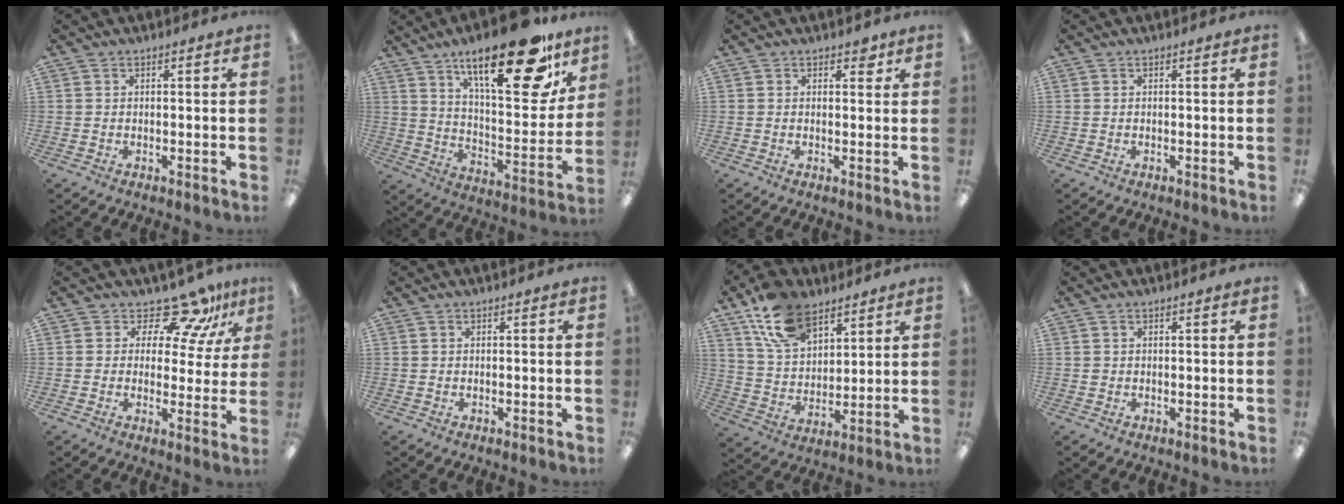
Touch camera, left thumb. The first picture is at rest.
{"total": 25.0, "force": [16.4, 8.0, 17.1], "torque": [-0.243, -0.107, 0.260]}
{"total": 2.1, "force": [1.4, 1.2, 1.0], "torque": [0.002, -0.007, 0.019]}
{"total": 0.0}
{"total": 11.8, "force": [9.7, 4.7, 4.6], "torque": [-0.078, -0.071, 0.176]}
{"total": 0.0}
{"total": 14.5, "force": [9.4, 8.3, 7.2], "torque": [-0.143, -0.030, 0.180]}
{"total": 0.8, "force": [0.1, 0.8, 0.2], "torque": [-0.005, 0.005, 0.001]}